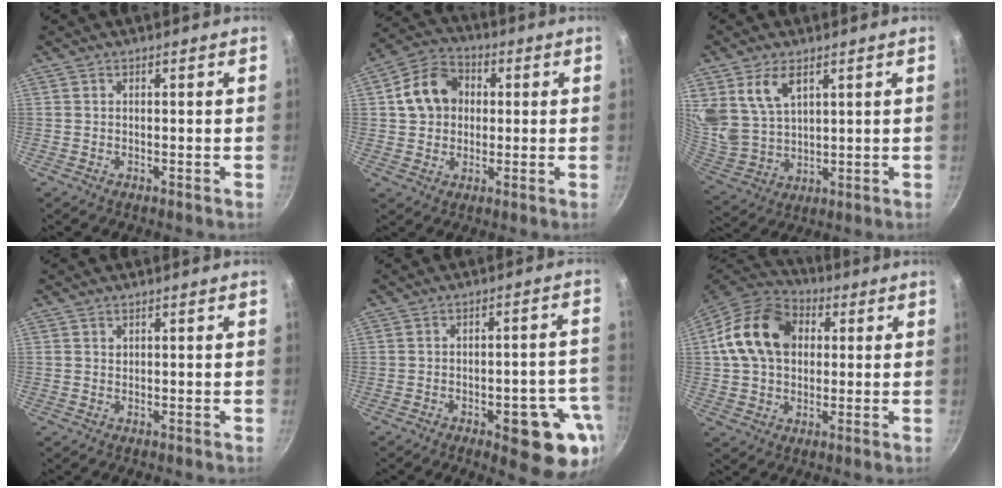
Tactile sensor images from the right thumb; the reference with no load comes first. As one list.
[{"total": 10.6, "force": [1.5, 8.7, 5.9], "torque": [-0.075, 0.017, 0.012]}, {"total": 10.3, "force": [5.0, 6.3, 6.5], "torque": [-0.109, -0.034, 0.113]}, {"total": 0.7, "force": [0.4, 0.5, 0.2], "torque": [-0.002, 0.001, 0.007]}, {"total": 13.4, "force": [-5.4, 5.2, 11.1], "torque": [-0.088, 0.024, -0.065]}, {"total": 16.2, "force": [2.9, 12.1, 10.3], "torque": [-0.160, 0.021, 0.035]}]